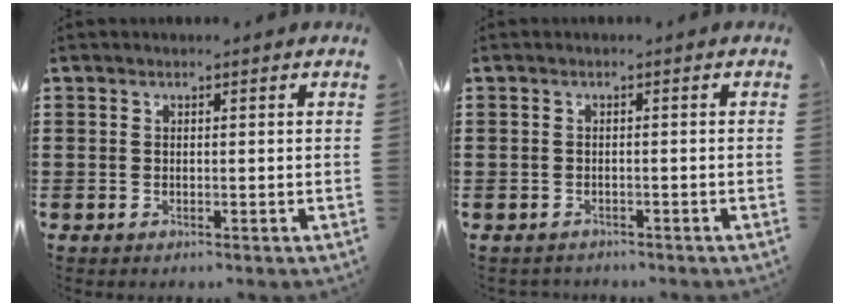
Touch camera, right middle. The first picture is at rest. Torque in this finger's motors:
{"motor_torque": [-0.28, 0.13, 0.00, -0.03]}